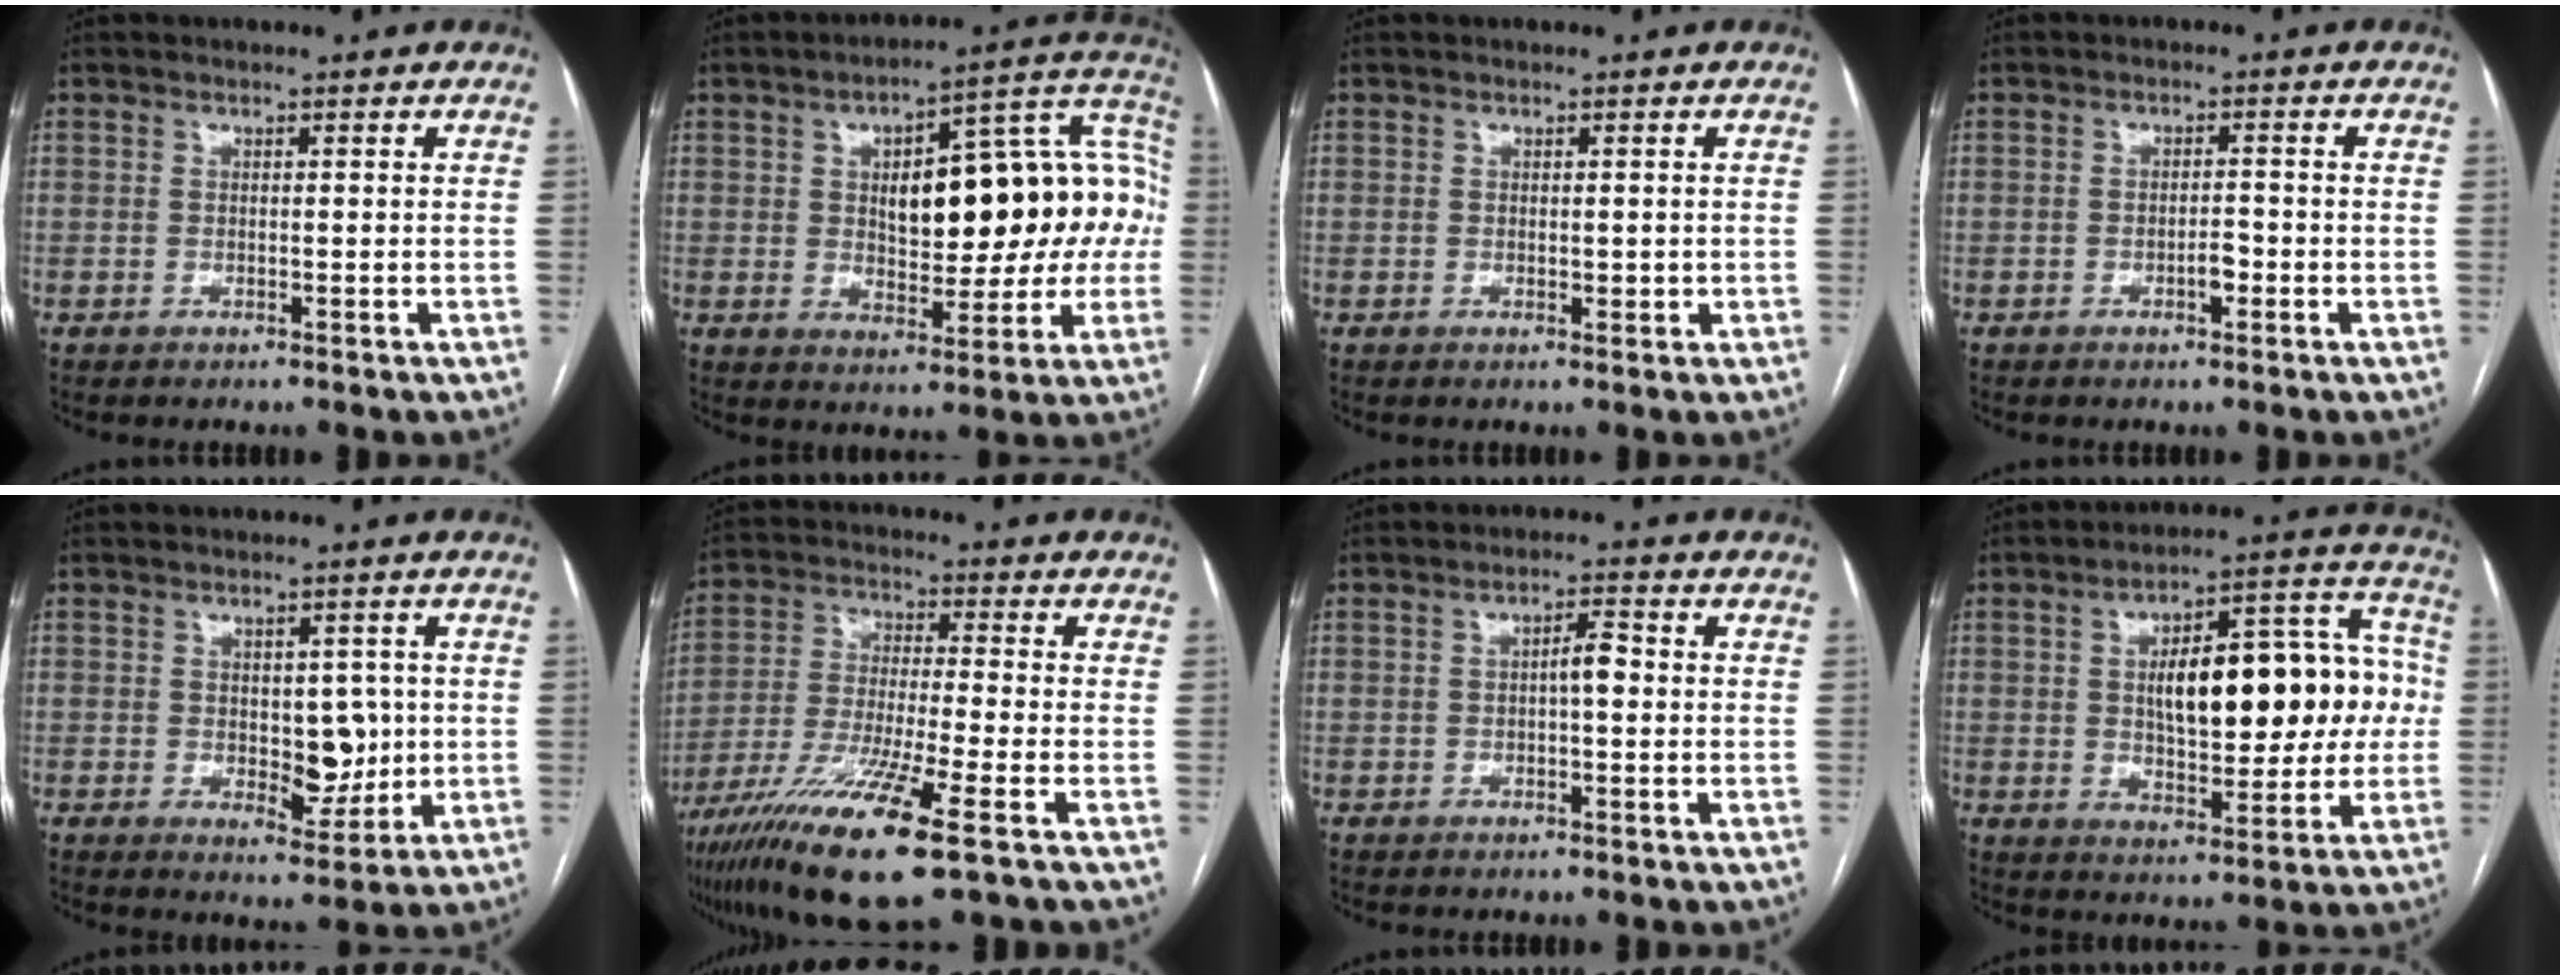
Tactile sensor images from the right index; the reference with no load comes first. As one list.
[{"total": 20.5, "force": [1.7, 8.0, 18.8], "torque": [-0.249, 0.052, 0.032]}, {"total": 1.2, "force": [0.0, 0.6, 1.0], "torque": [-0.012, -0.002, 0.002]}, {"total": 2.1, "force": [-1.0, 0.7, 1.8], "torque": [-0.025, 0.003, -0.015]}, {"total": 6.2, "force": [0.0, 3.3, 5.2], "torque": [-0.064, -0.001, 0.010]}, {"total": 15.2, "force": [-8.4, 0.5, 12.6], "torque": [-0.257, -0.039, -0.153]}, {"total": 2.9, "force": [-0.1, 0.7, 2.8], "torque": [-0.042, 0.008, -0.003]}, {"total": 19.0, "force": [1.3, 7.2, 17.5], "torque": [-0.247, 0.047, 0.028]}]